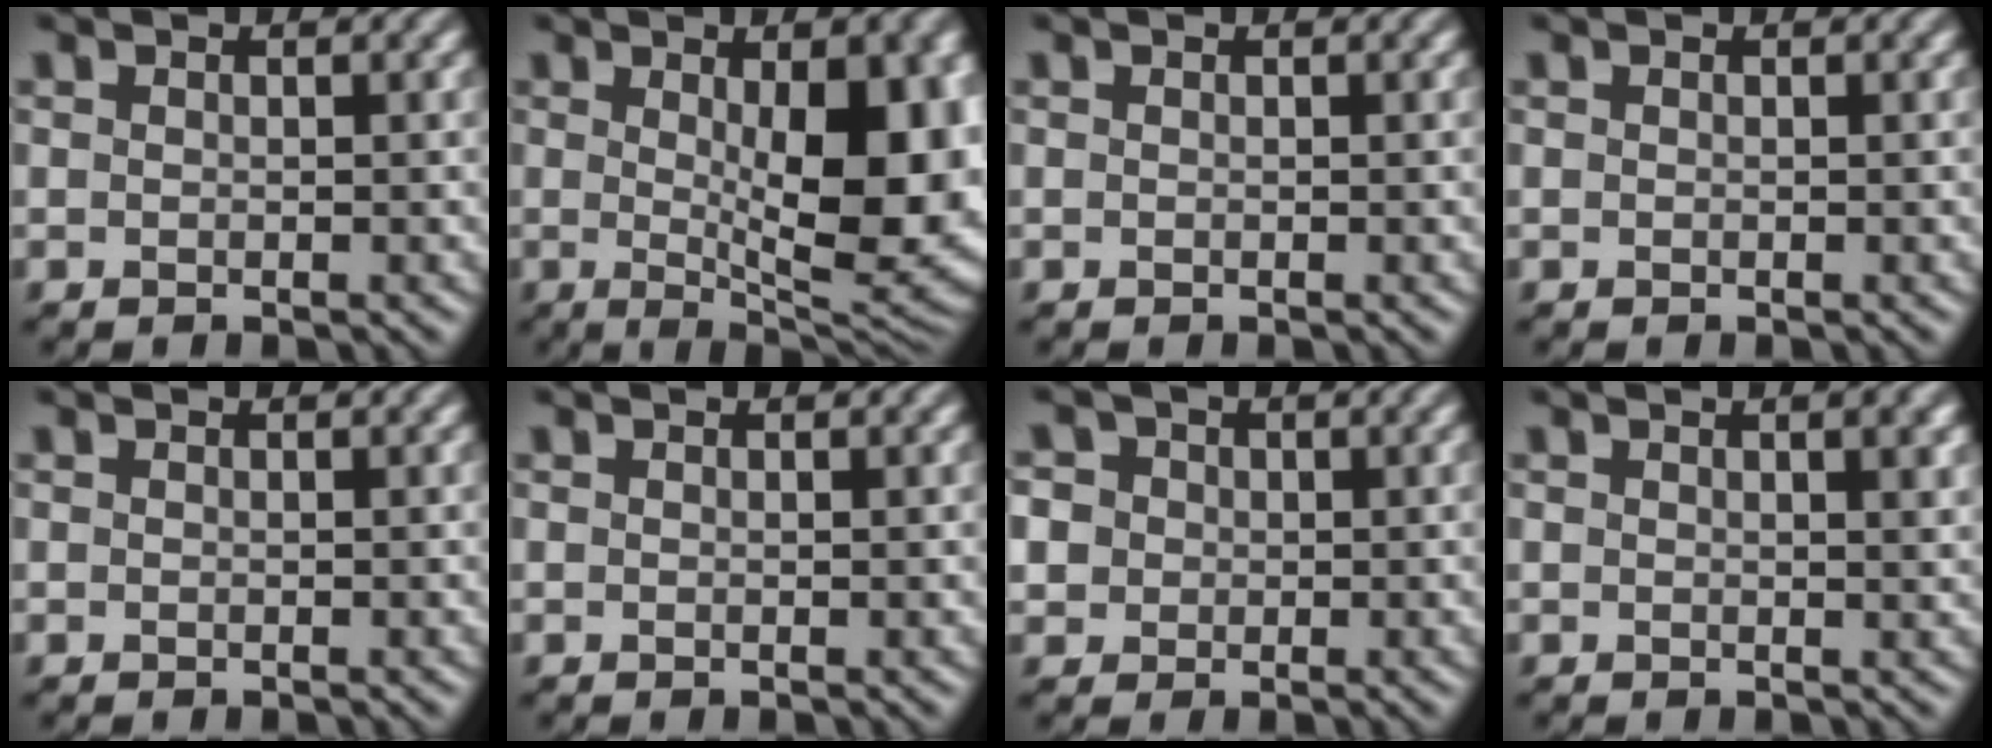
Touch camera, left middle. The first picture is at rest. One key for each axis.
{"total": 13.3, "fx": 0.7, "fy": 4.6, "fz": 12.5, "tx": -0.126, "ty": 0.001, "tz": 0.014}
{"total": 0.0}
{"total": 0.0}
{"total": 0.0}
{"total": 0.0}
{"total": 5.6, "fx": 1.6, "fy": 5.0, "fz": 2.1, "tx": -0.045, "ty": 0.032, "tz": 0.005}
{"total": 2.4, "fx": 1.1, "fy": 0.7, "fz": 2.0, "tx": -0.014, "ty": 0.004, "tz": 0.016}